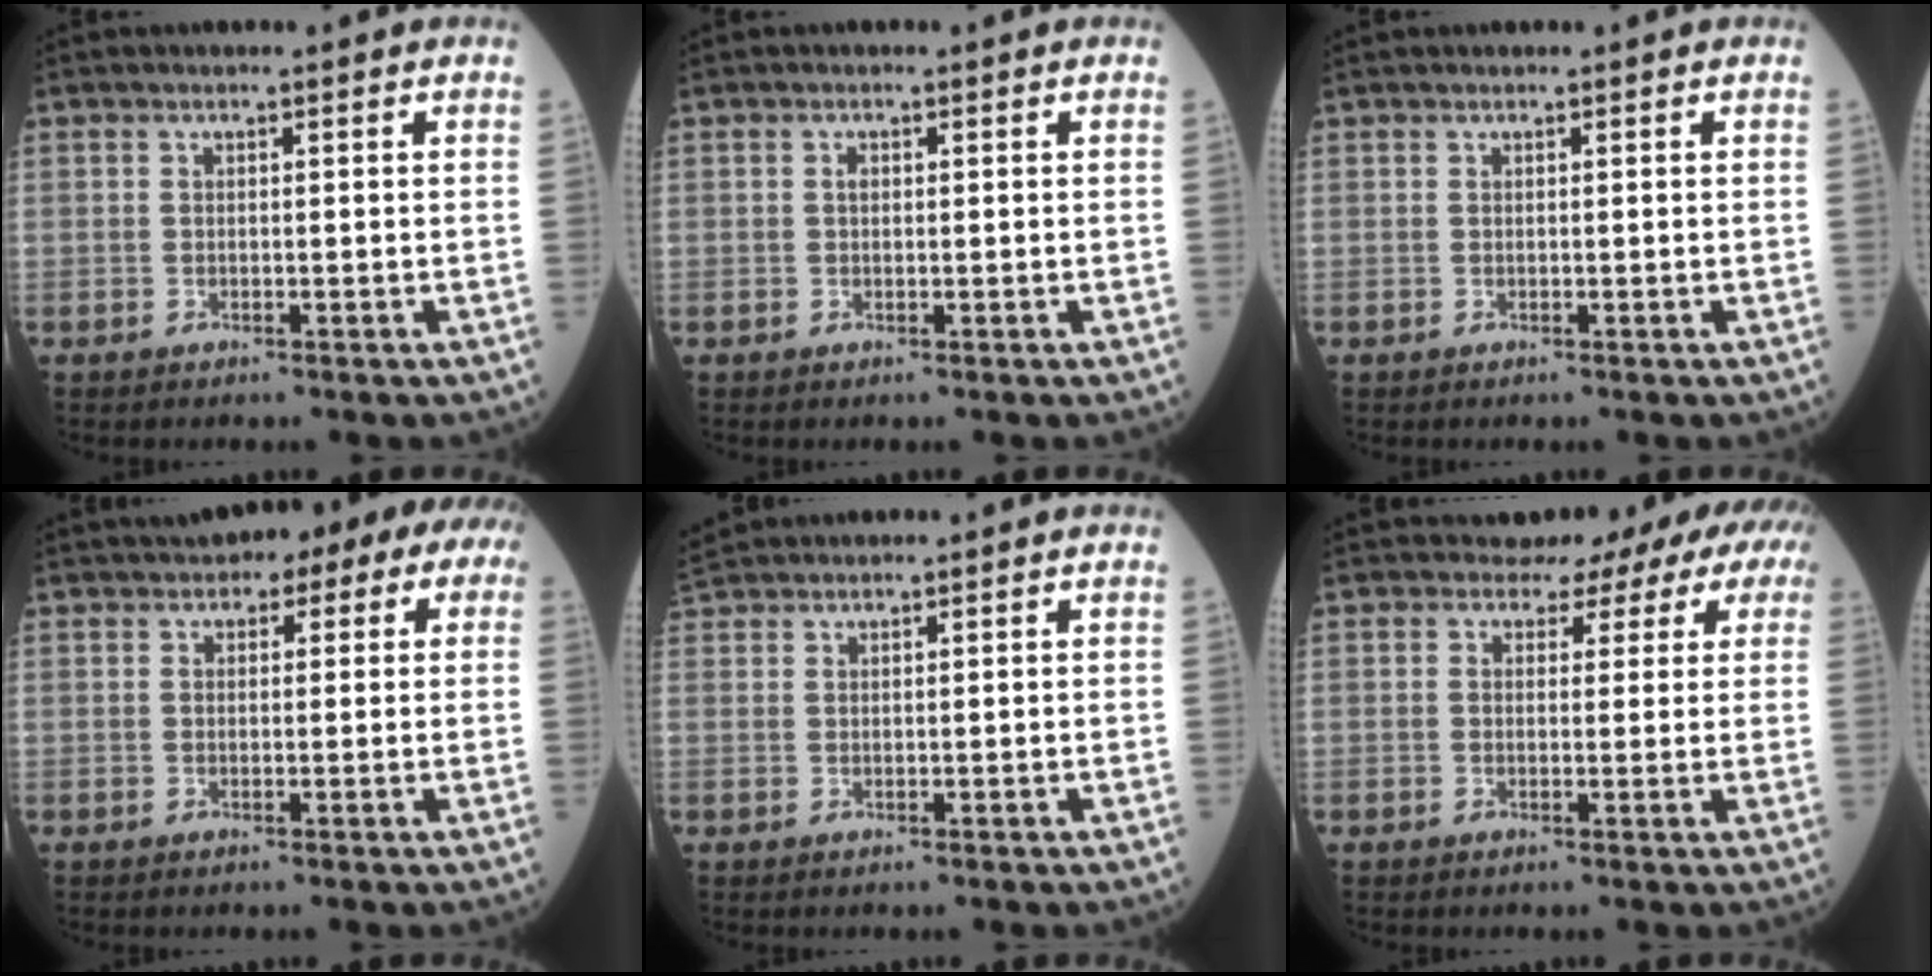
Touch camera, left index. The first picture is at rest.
{"total": 0.7, "force": [0.1, 0.4, 0.5], "torque": [-0.012, 0.001, 0.001]}
{"total": 0.0}
{"total": 11.0, "force": [6.2, 4.2, 8.0], "torque": [-0.097, 0.051, 0.070]}
{"total": 2.5, "force": [2.5, 0.1, 0.2], "torque": [-0.016, 0.022, 0.055]}
{"total": 6.3, "force": [4.7, 3.1, 2.7], "torque": [-0.026, 0.015, 0.037]}